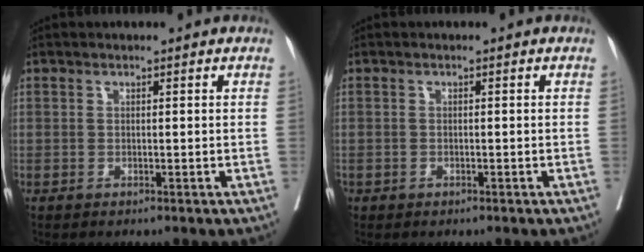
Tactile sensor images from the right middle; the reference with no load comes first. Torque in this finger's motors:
{"motor_torque": [1.03, -1.01, 0.58, 0.05]}